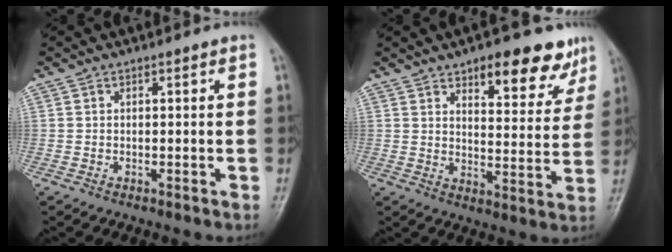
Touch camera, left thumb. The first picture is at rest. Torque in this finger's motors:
{"motor_torque": [0.29, 0.13, 0.19, -0.08, 0.08]}